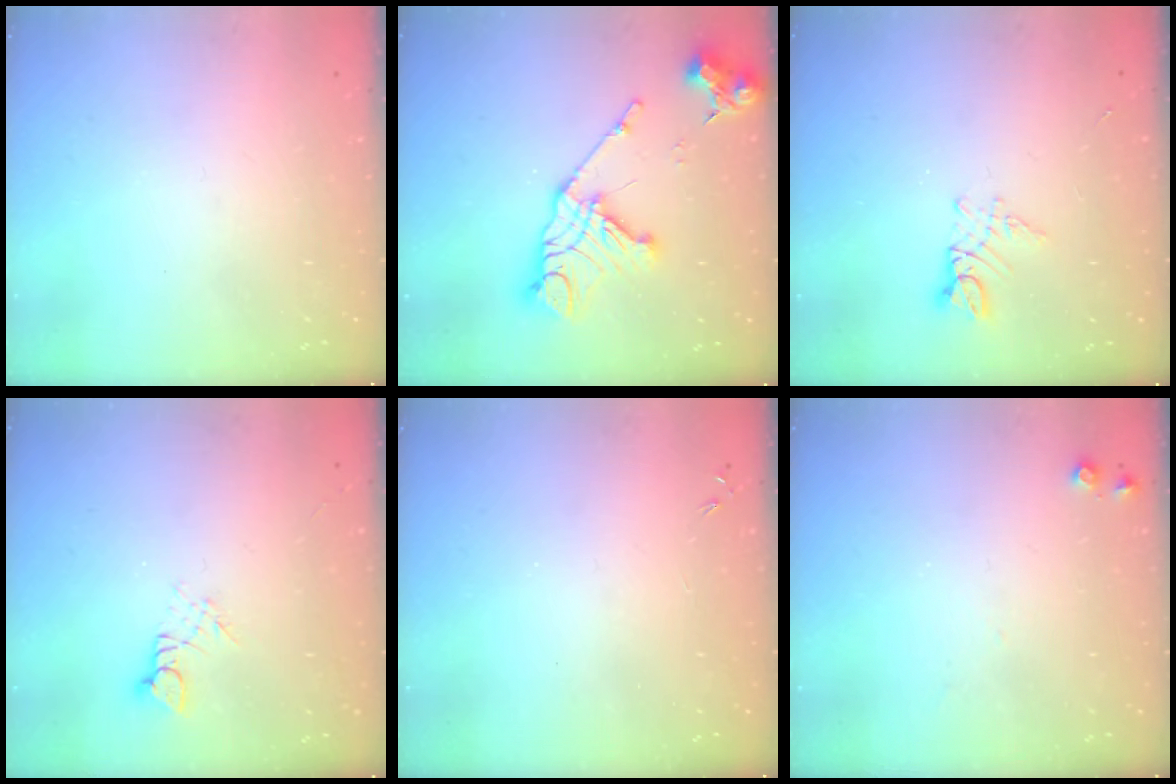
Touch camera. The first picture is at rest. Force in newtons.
{"total": 16.3, "press": 16.2, "slide": 1.8}
{"total": 3.6, "press": 3.6, "slide": 0.4}
{"total": 3.0, "press": 3.0, "slide": 0.2}
{"total": 0.0}
{"total": 5.7, "press": 5.6, "slide": 0.9}